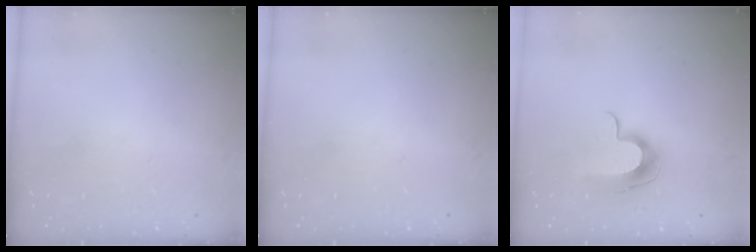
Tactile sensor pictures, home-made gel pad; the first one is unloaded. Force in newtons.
{"total": 0.0}
{"total": 10.3, "press": 10.2, "slide": 1.0}